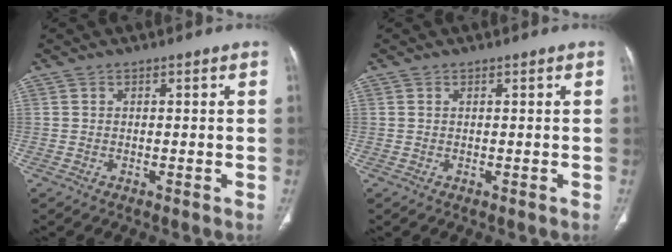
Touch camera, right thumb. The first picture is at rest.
{"total": 0.0}